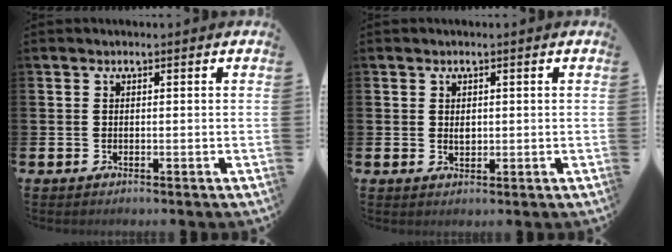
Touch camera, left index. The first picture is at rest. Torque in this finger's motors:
{"motor_torque": [0.06, 0.05, 0.01, 0.04]}